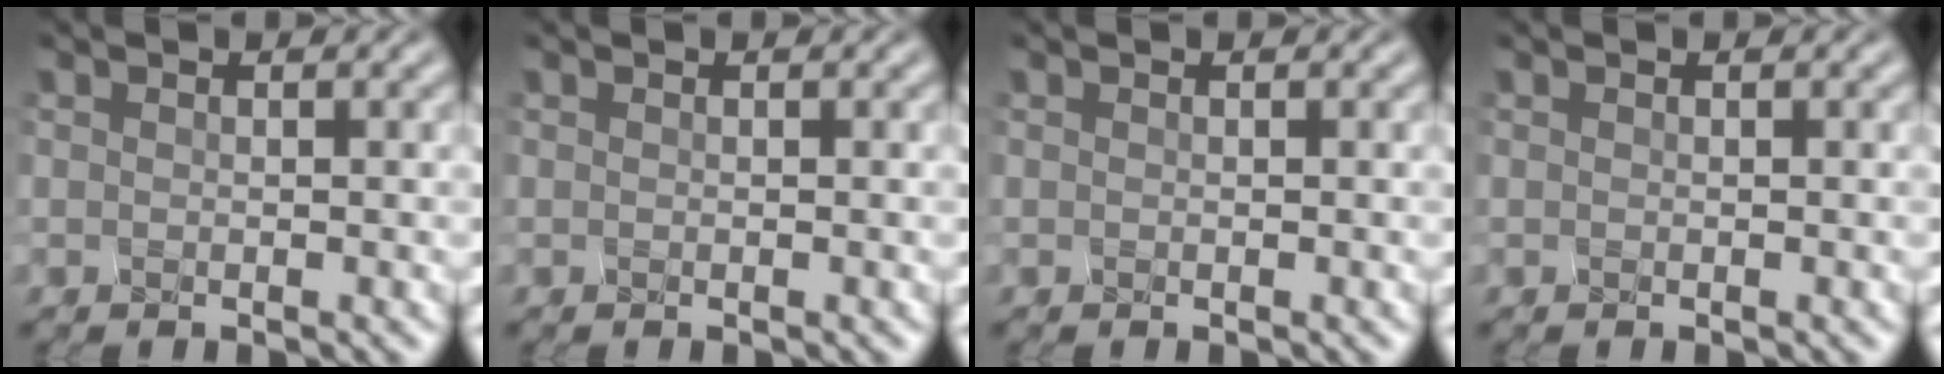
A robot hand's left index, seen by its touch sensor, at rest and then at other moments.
{"total": 0.0}
{"total": 0.0}
{"total": 0.0}